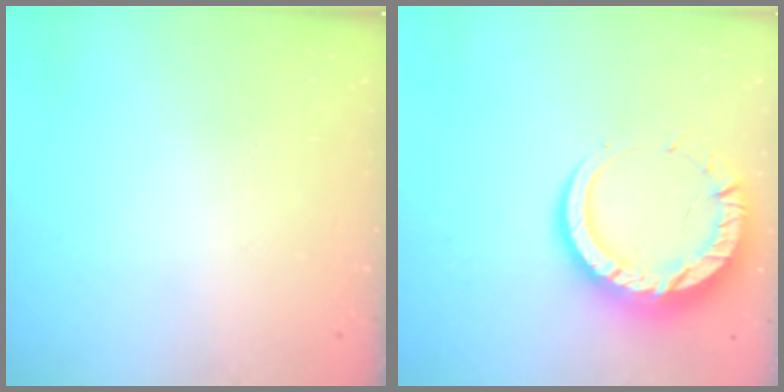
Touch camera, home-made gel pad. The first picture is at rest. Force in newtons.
{"total": 14.4, "press": 14.4, "slide": 1.3}